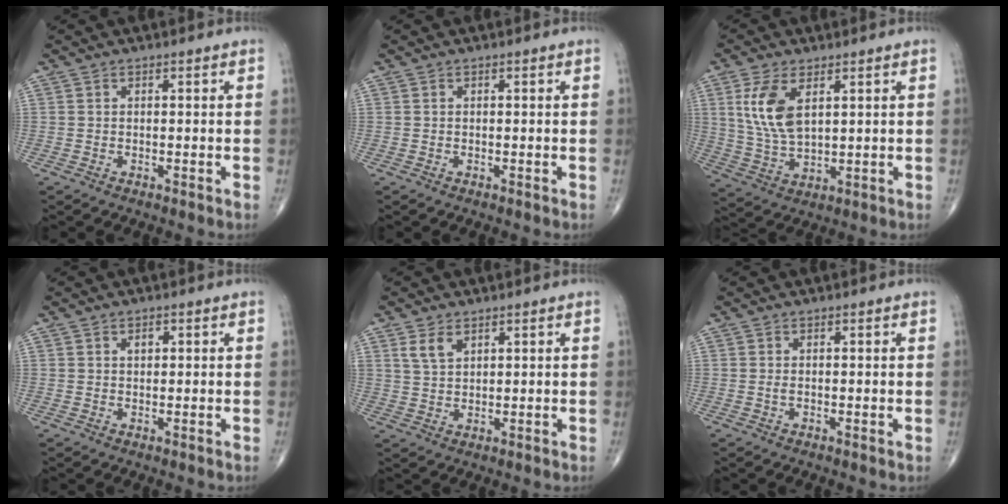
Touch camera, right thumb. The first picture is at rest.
{"total": 0.0}
{"total": 9.6, "force": [3.3, 4.8, 7.7], "torque": [-0.155, -0.011, 0.072]}
{"total": 1.5, "force": [0.6, 1.0, 0.9], "torque": [-0.009, -0.001, 0.008]}
{"total": 3.8, "force": [2.2, 2.2, 2.2], "torque": [-0.035, -0.009, 0.047]}
{"total": 0.7, "force": [0.0, 0.3, 0.7], "torque": [-0.016, -0.002, 0.000]}